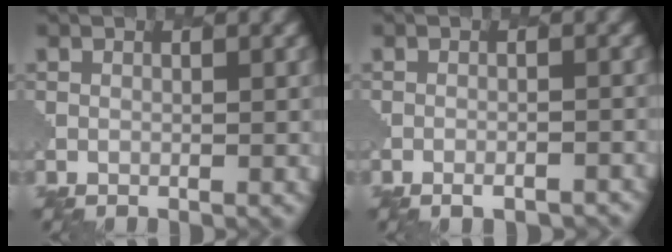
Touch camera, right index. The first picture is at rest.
{"total": 2.7, "force": [-2.3, 0.8, 1.3], "torque": [-0.017, 0.011, -0.029]}